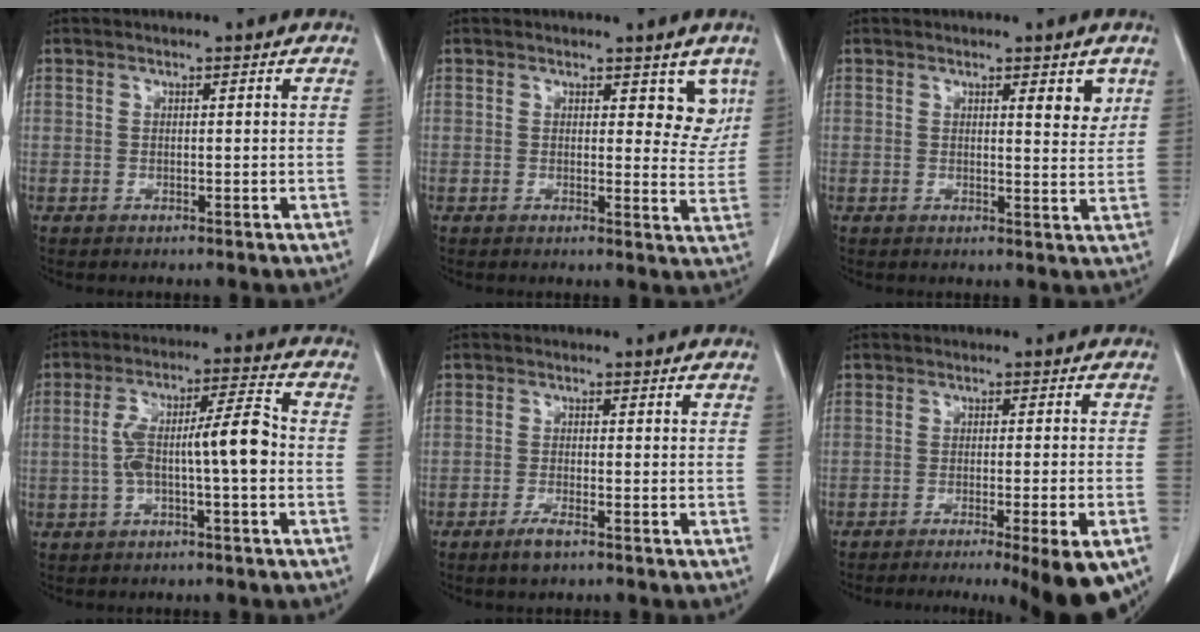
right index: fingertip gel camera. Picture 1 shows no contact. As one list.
[{"total": 4.9, "force": [3.0, 2.6, 2.9], "torque": [-0.006, -0.014, 0.030]}, {"total": 3.4, "force": [1.9, 0.9, 2.7], "torque": [-0.031, -0.013, 0.022]}, {"total": 9.5, "force": [-1.3, 1.1, 9.4], "torque": [-0.167, 0.031, -0.024]}, {"total": 2.7, "force": [-1.9, 0.4, 1.8], "torque": [-0.040, -0.003, -0.035]}, {"total": 12.9, "force": [-8.7, 0.7, 9.4], "torque": [-0.084, -0.017, -0.123]}]